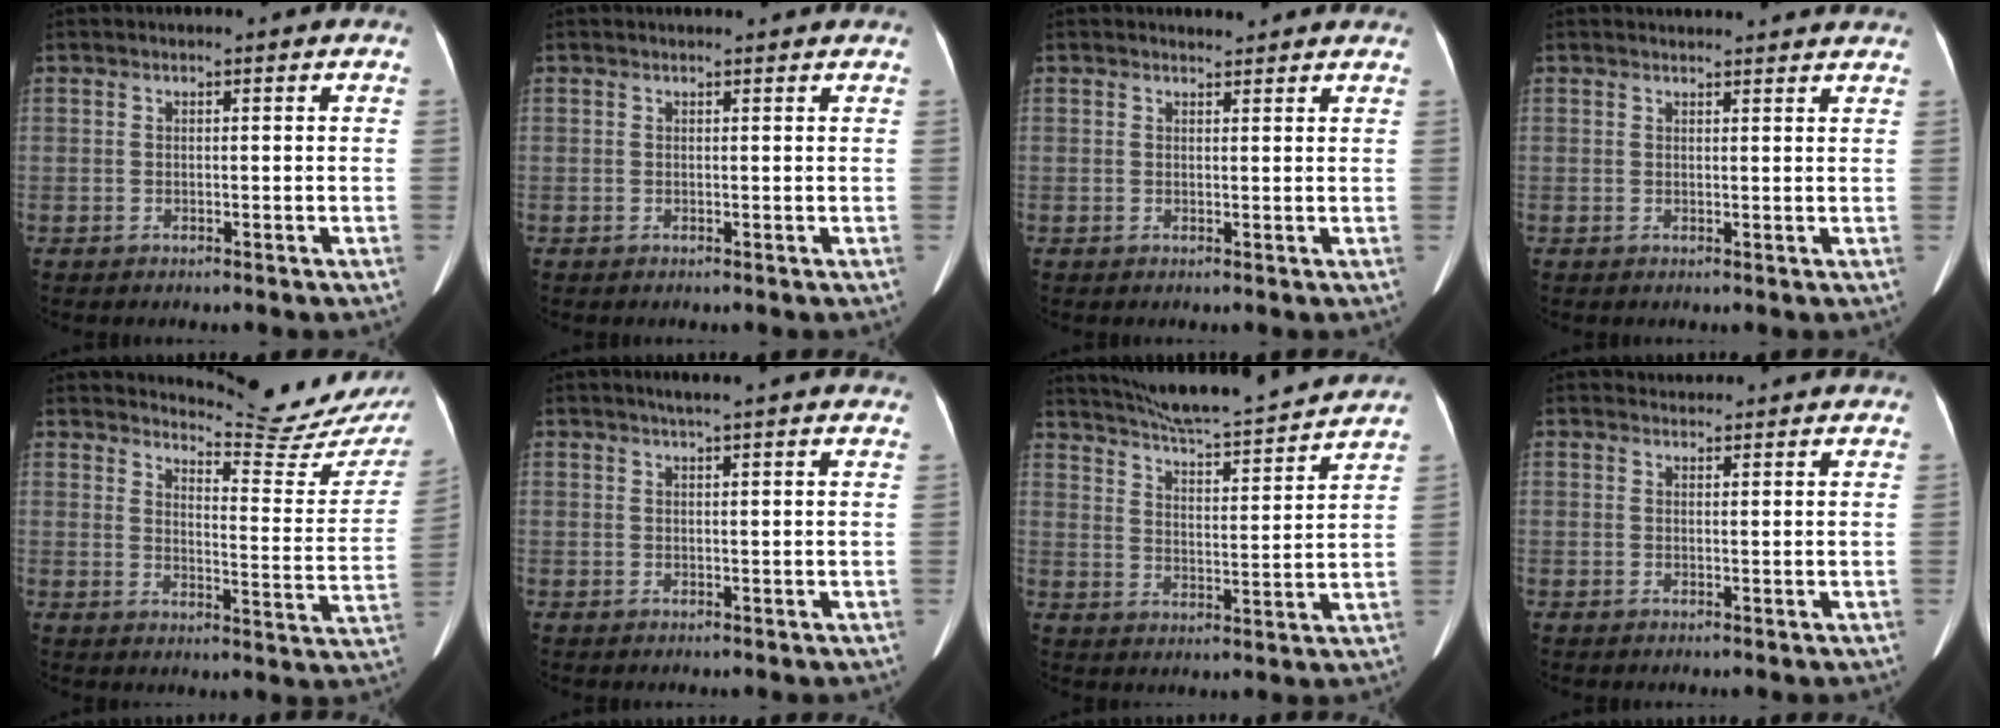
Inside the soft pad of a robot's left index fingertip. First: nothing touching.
{"total": 2.8, "force": [2.7, 0.2, 0.7], "torque": [-0.011, 0.016, 0.032]}
{"total": 2.2, "force": [2.1, 0.5, 0.1], "torque": [-0.009, 0.009, 0.026]}
{"total": 8.8, "force": [8.5, 1.0, 1.9], "torque": [-0.013, 0.021, 0.082]}
{"total": 14.9, "force": [14.7, -0.7, 2.5], "torque": [-0.034, -0.110, 0.170]}
{"total": 9.3, "force": [8.2, 0.8, 4.5], "torque": [-0.058, 0.025, 0.090]}
{"total": 19.0, "force": [17.6, 0.6, 7.0], "torque": [-0.120, -0.010, 0.252]}
{"total": 4.1, "force": [4.0, 0.8, 0.1], "torque": [-0.006, 0.023, 0.048]}